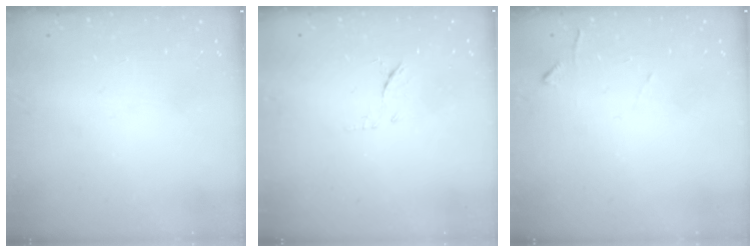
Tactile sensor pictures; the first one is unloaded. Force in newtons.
{"total": 6.4, "press": 6.3, "slide": 0.8}
{"total": 4.7, "press": 4.6, "slide": 0.6}